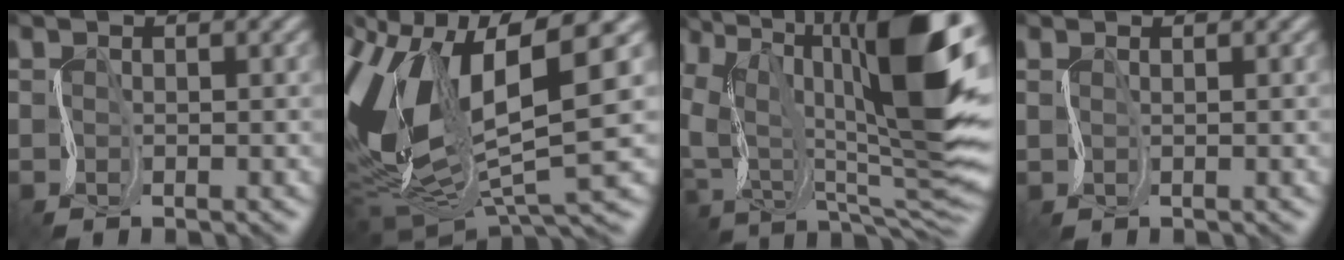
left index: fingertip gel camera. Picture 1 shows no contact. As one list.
[{"total": 13.1, "force": [3.4, 6.6, 10.8], "torque": [-0.263, 0.011, 0.061]}, {"total": 14.3, "force": [2.1, 6.7, 12.4], "torque": [-0.228, 0.014, 0.027]}, {"total": 1.1, "force": [1.0, 0.4, 0.3], "torque": [-0.001, 0.007, 0.010]}]